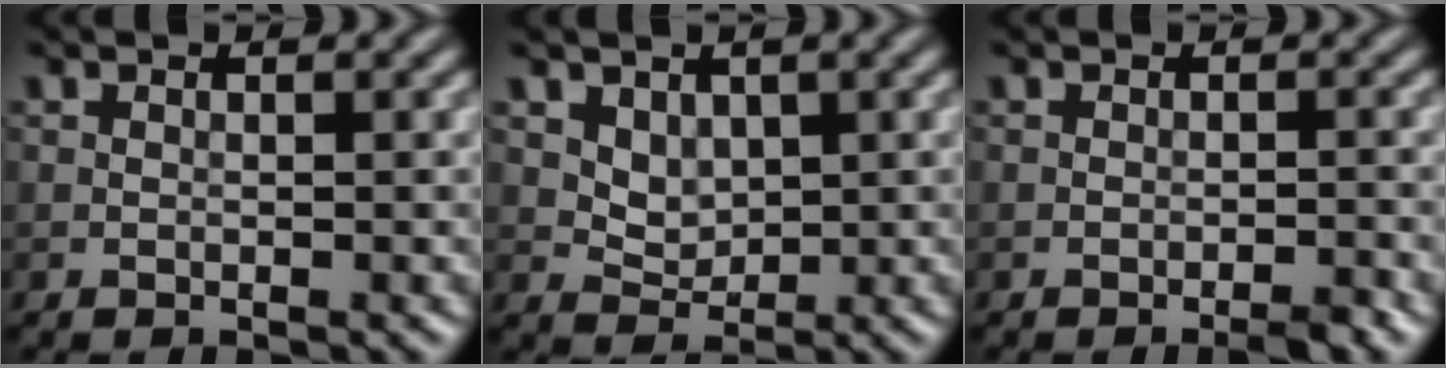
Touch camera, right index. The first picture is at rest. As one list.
[{"total": 2.3, "force": [1.0, 1.7, 1.1], "torque": [-0.023, -0.016, 0.036]}, {"total": 1.8, "force": [-1.4, 0.2, 1.2], "torque": [-0.014, 0.003, -0.024]}]